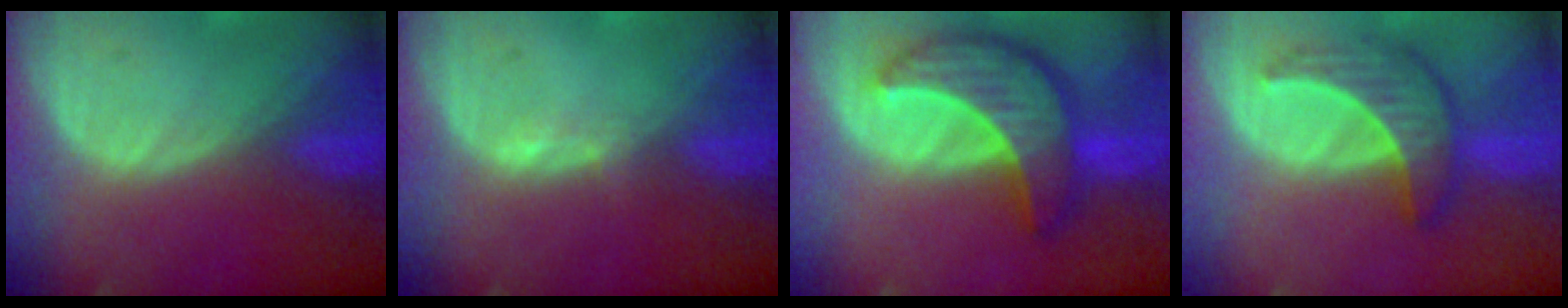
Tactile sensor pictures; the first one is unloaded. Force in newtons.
{"total": 1.0, "press": 0.8, "slide": 0.5}
{"total": 10.0, "press": 10.0, "slide": 0.8}
{"total": 6.4, "press": 6.3, "slide": 1.0}